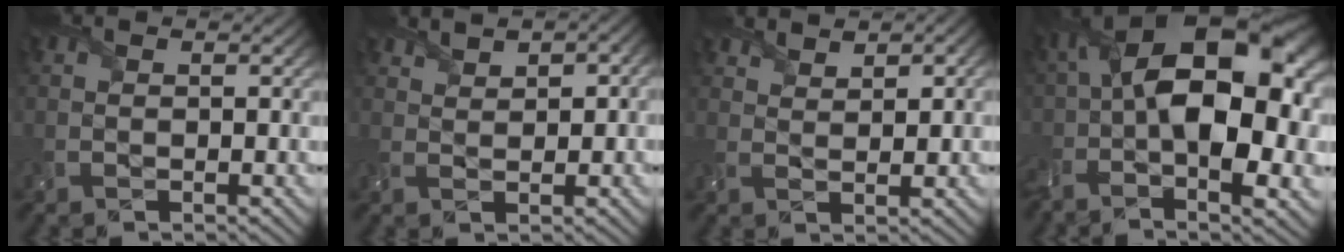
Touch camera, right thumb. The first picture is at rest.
{"total": 3.7, "force": [2.3, 2.0, 2.2], "torque": [-0.039, 0.008, 0.046]}
{"total": 3.3, "force": [2.8, 1.1, 1.3], "torque": [-0.027, 0.003, 0.056]}
{"total": 18.3, "force": [1.1, 9.0, 15.9], "torque": [-0.299, -0.006, 0.032]}